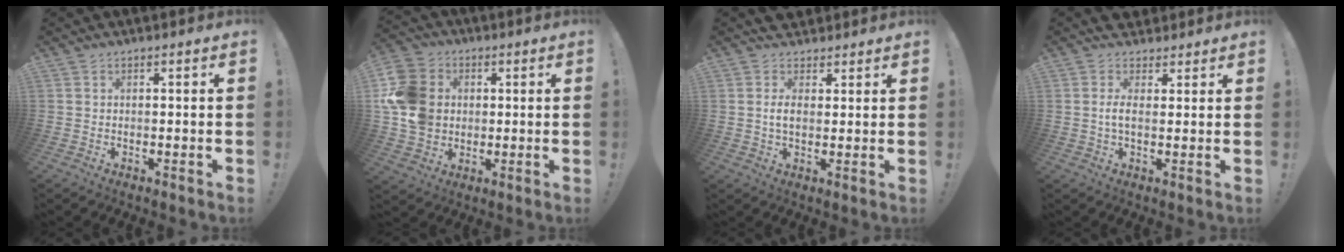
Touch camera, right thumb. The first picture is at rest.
{"total": 15.8, "force": [1.7, 13.3, 8.3], "torque": [-0.155, 0.004, 0.037]}
{"total": 5.0, "force": [2.0, 3.6, 2.8], "torque": [-0.035, -0.008, 0.033]}
{"total": 4.2, "force": [1.8, 2.3, 3.0], "torque": [-0.041, -0.010, 0.031]}